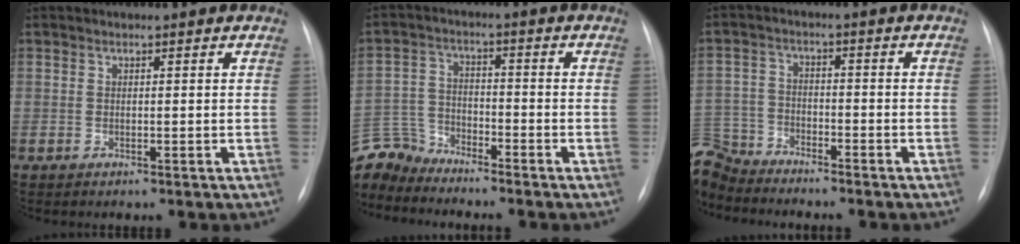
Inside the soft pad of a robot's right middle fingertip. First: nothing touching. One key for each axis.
{"total": 7.6, "fx": -7.5, "fy": 1.3, "fz": -0.7, "tx": 0.008, "ty": 0.010, "tz": -0.152}
{"total": 9.8, "fx": -9.3, "fy": 2.9, "fz": 1.2, "tx": -0.041, "ty": 0.006, "tz": -0.182}